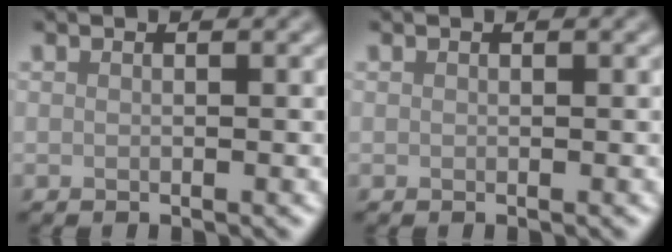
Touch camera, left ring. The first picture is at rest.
{"total": 0.0}